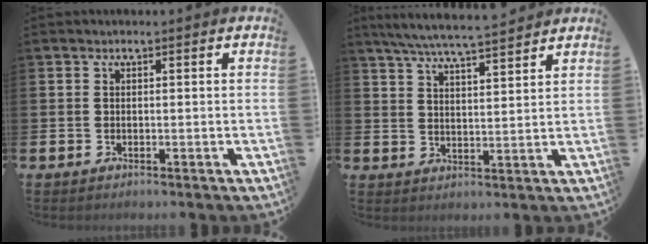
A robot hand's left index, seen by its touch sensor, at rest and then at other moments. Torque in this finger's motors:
{"motor_torque": [1.05, -1.09, 0.42, 0.18]}